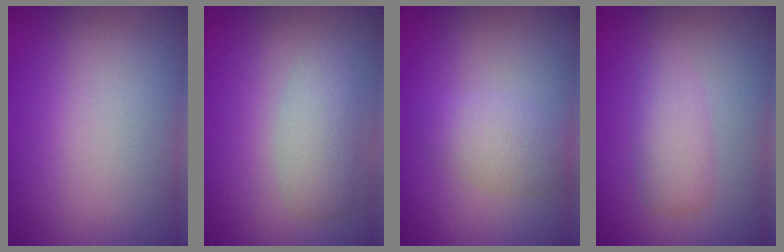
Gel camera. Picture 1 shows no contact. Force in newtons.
{"total": 2.3, "press": 2.3, "slide": 0.1}
{"total": 2.7, "press": 2.7, "slide": 0.1}
{"total": 2.3, "press": 2.3, "slide": 0.1}